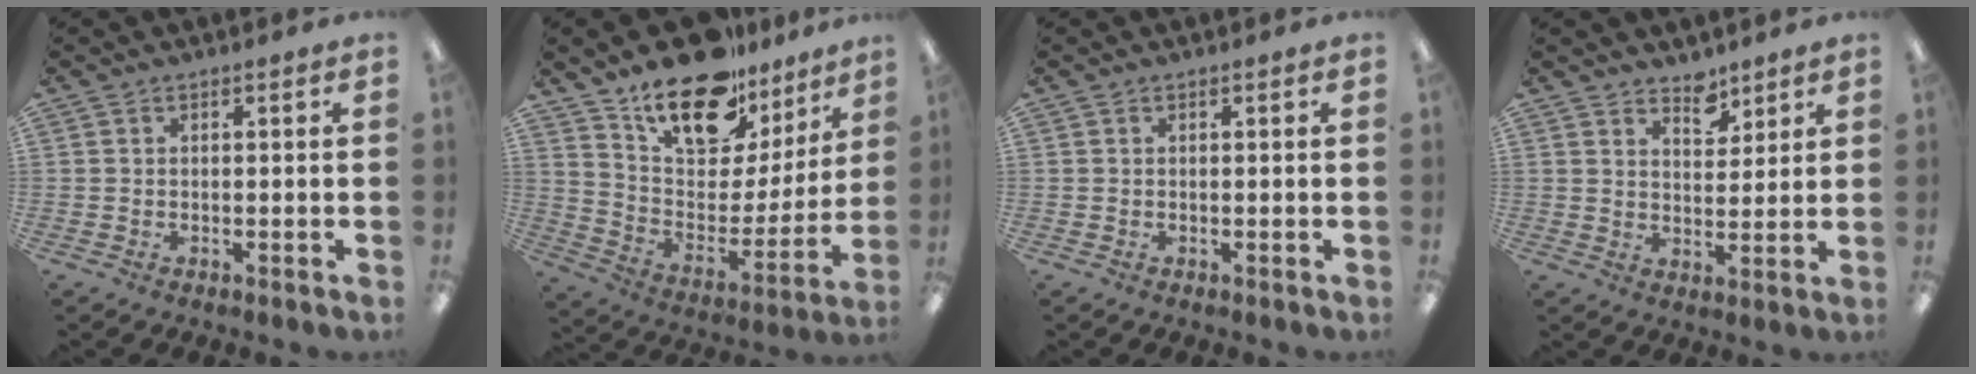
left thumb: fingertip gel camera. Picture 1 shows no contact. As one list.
[{"total": 19.1, "force": [14.5, 9.3, 8.3], "torque": [-0.140, -0.099, 0.259]}, {"total": 0.0}, {"total": 5.0, "force": [4.3, 2.3, 1.1], "torque": [0.000, -0.031, 0.076]}]